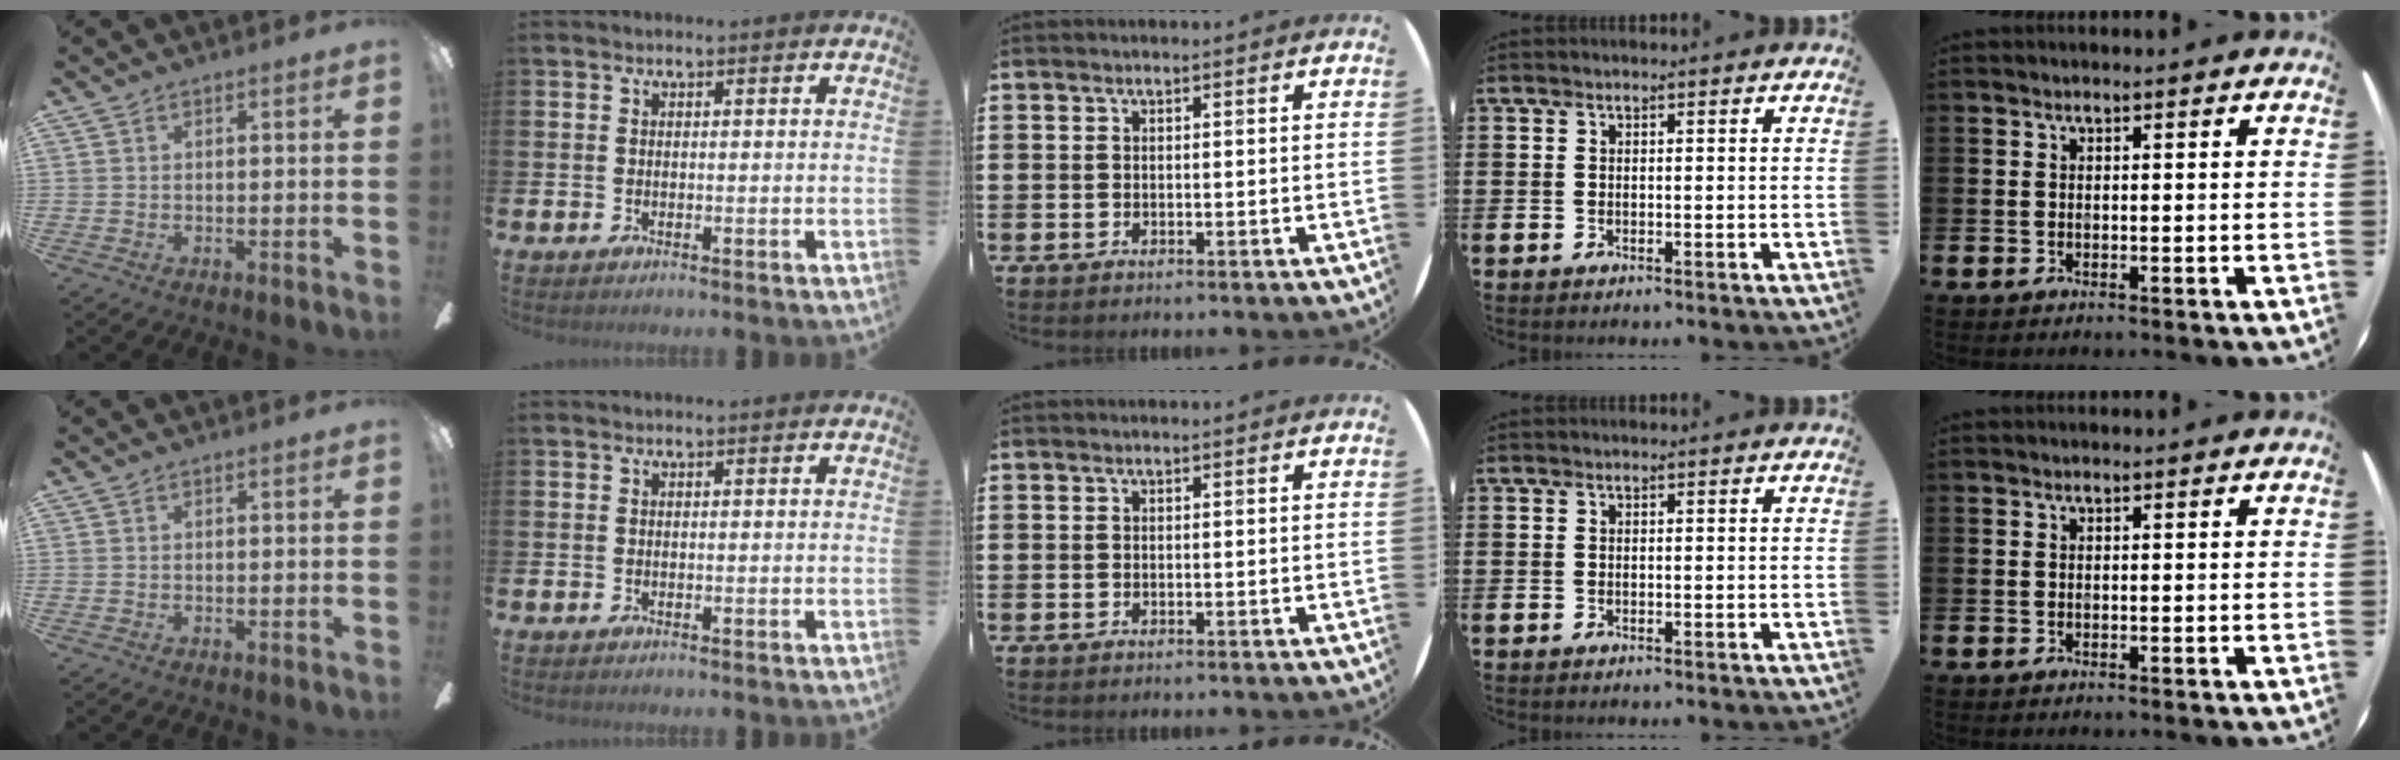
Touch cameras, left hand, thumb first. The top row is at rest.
{}